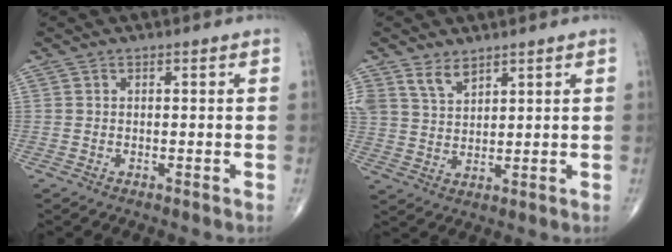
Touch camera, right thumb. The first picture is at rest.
{"total": 4.8, "force": [3.6, 2.5, 2.0], "torque": [-0.027, -0.022, 0.078]}